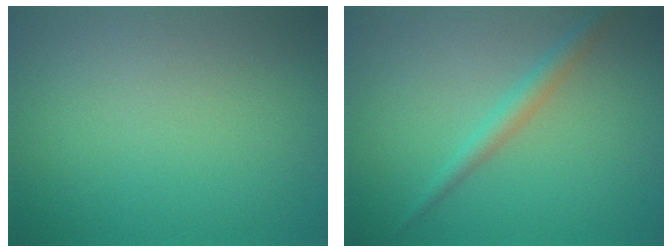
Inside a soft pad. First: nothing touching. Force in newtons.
{"total": 2.1, "press": 2.1, "slide": 0.0}